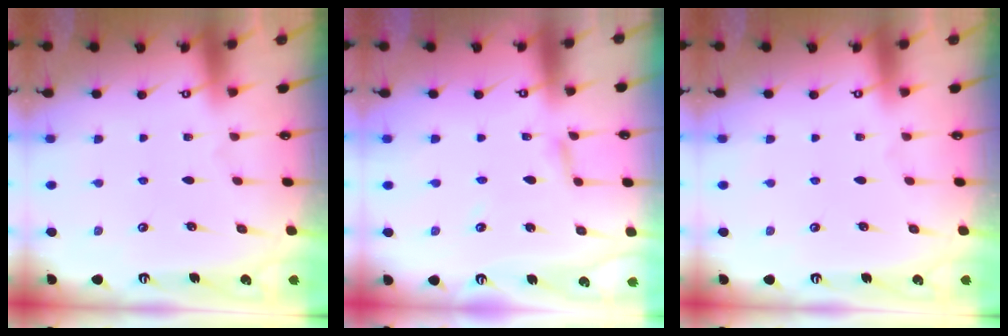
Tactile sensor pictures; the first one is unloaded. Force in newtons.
{"total": 3.4, "press": 3.4, "slide": 0.1}
{"total": 0.0}